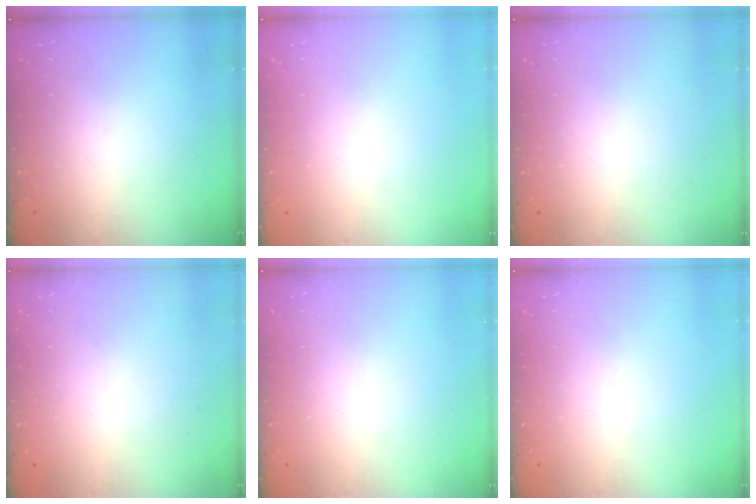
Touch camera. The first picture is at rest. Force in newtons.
{"total": 0.0}
{"total": 0.0}
{"total": 2.6, "press": 2.6, "slide": 0.2}
{"total": 0.0}
{"total": 0.0}